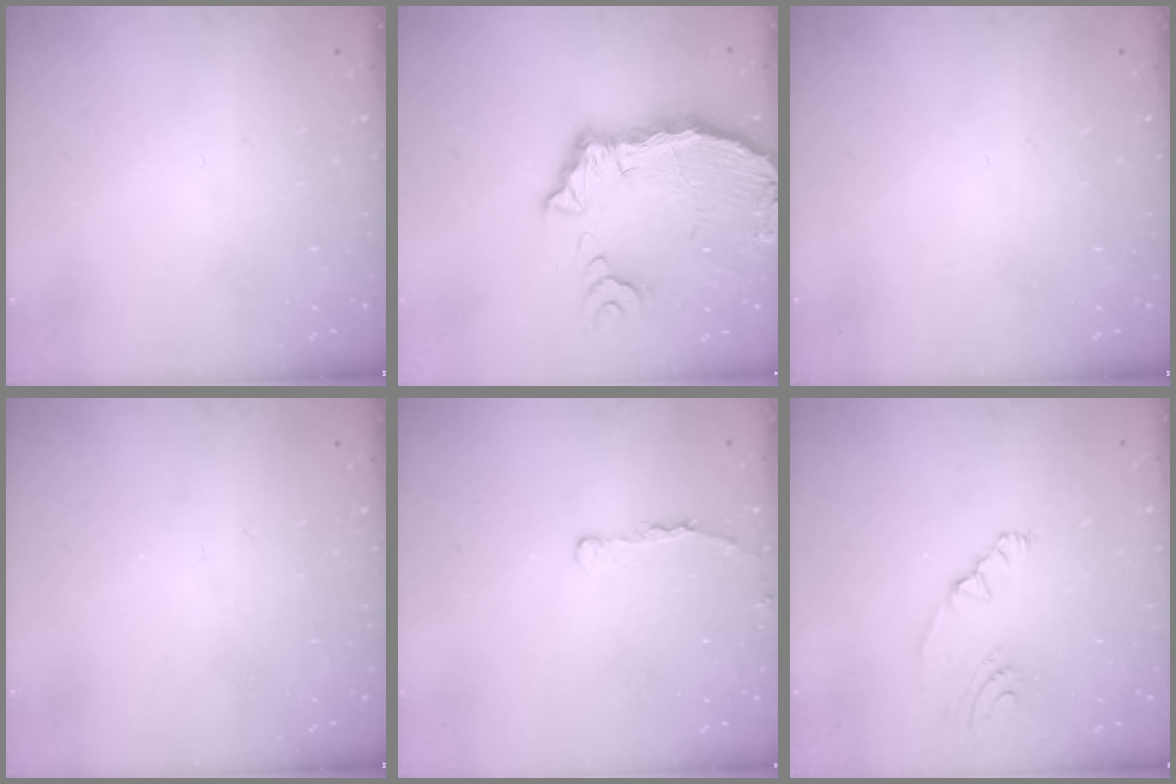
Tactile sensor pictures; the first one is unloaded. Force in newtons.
{"total": 11.4, "press": 11.3, "slide": 1.4}
{"total": 0.0}
{"total": 0.0}
{"total": 2.8, "press": 2.7, "slide": 0.5}
{"total": 4.9, "press": 1.9, "slide": 4.6}